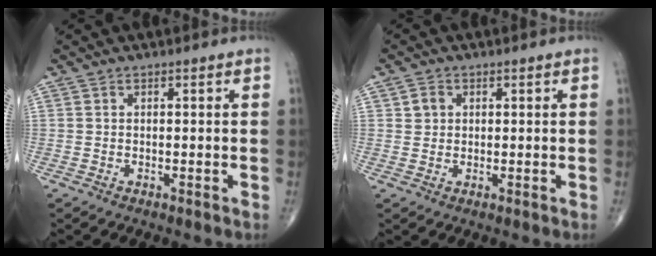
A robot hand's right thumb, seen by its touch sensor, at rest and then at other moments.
{"total": 2.2, "force": [0.6, 1.9, 0.8], "torque": [-0.005, -0.001, 0.008]}